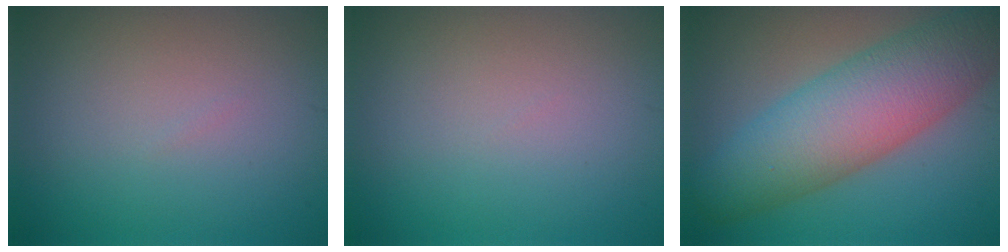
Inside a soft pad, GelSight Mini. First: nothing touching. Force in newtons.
{"total": 0.0}
{"total": 9.2, "press": 9.2, "slide": 0.4}